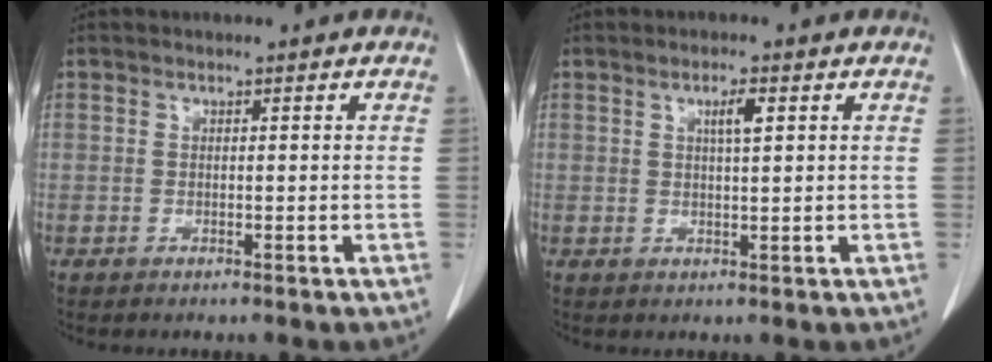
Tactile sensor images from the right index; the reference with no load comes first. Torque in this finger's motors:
{"motor_torque": [0.38, 0.18, 0.05, 0.02]}